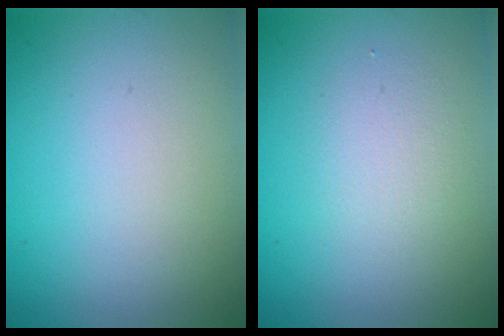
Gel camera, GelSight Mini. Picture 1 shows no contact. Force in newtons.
{"total": 1.8, "press": 1.8, "slide": 0.1}